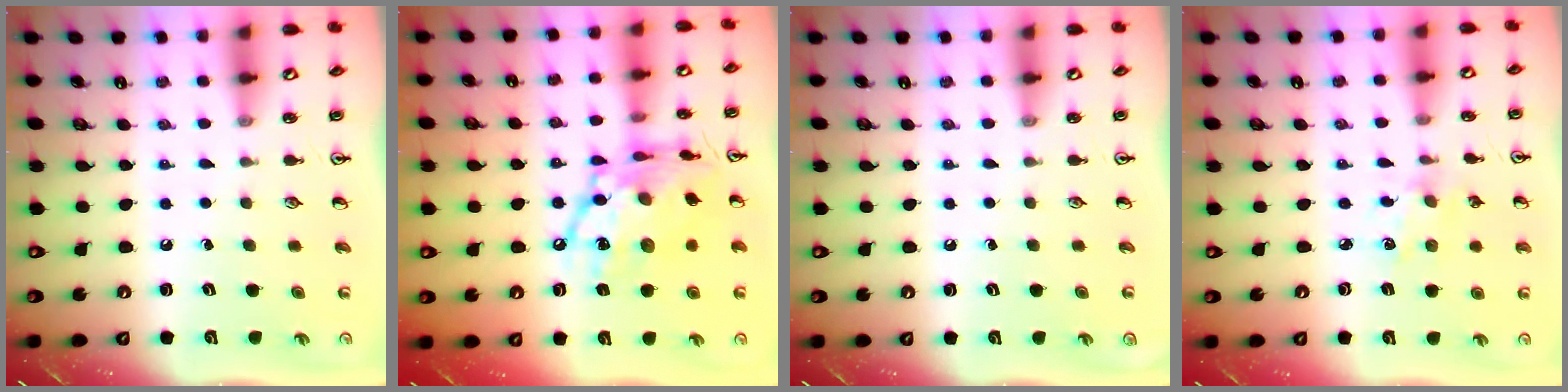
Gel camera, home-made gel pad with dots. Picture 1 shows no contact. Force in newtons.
{"total": 19.1, "press": 19.1, "slide": 1.6}
{"total": 0.0}
{"total": 2.9, "press": 2.8, "slide": 0.4}